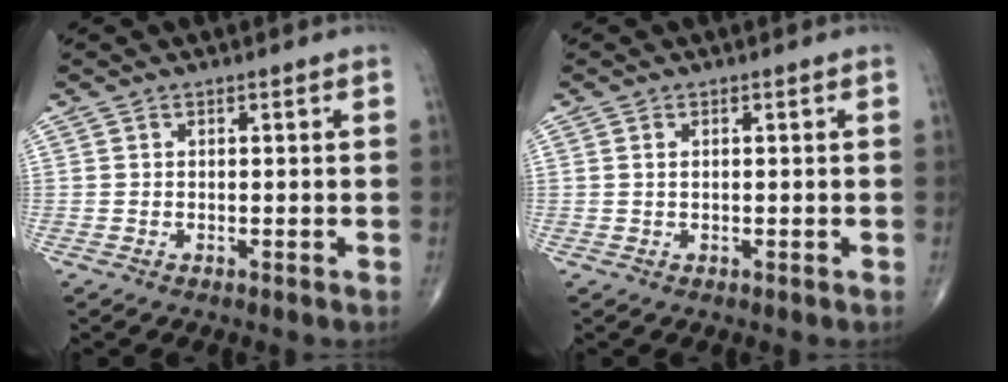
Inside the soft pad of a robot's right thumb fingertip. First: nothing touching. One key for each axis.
{"total": 0.5, "fx": 0.2, "fy": 0.2, "fz": 0.4, "tx": -0.008, "ty": 0.002, "tz": 0.005}